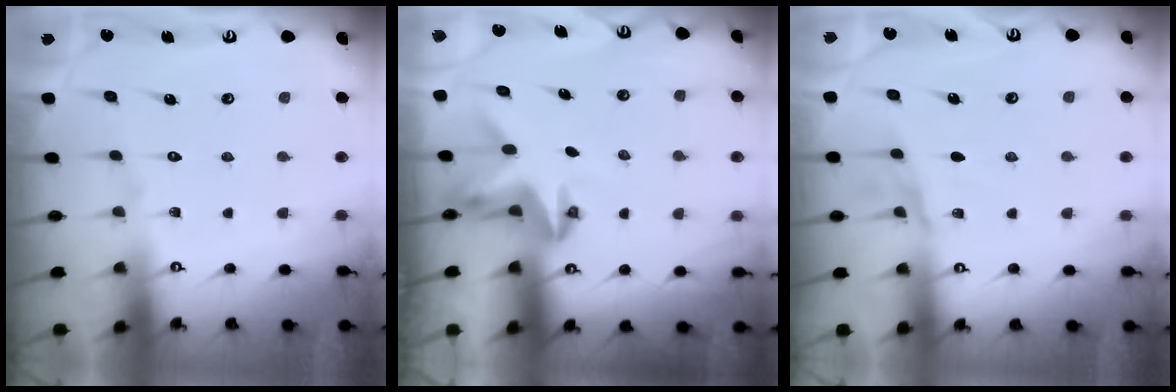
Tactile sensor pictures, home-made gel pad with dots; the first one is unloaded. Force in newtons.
{"total": 3.1, "press": 3.1, "slide": 0.2}
{"total": 5.9, "press": 5.9, "slide": 0.2}